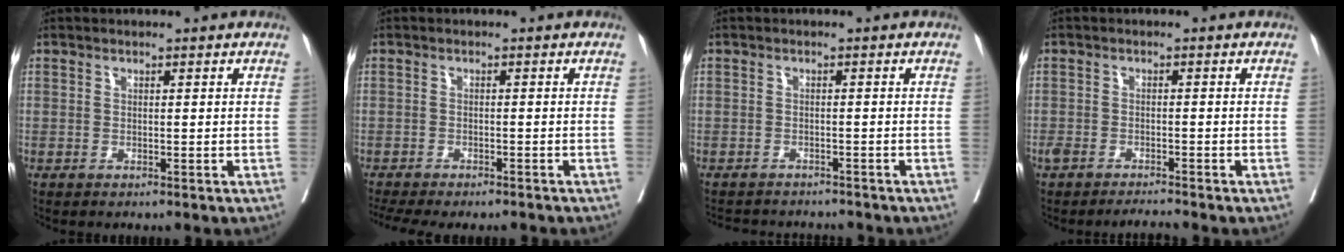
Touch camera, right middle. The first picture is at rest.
{"total": 10.2, "force": [-9.2, 1.9, 4.0], "torque": [-0.062, -0.005, -0.125]}
{"total": 7.4, "force": [-7.1, 1.6, 1.3], "torque": [-0.017, 0.001, -0.091]}
{"total": 2.8, "force": [-2.6, 0.0, 0.8], "torque": [-0.017, -0.006, -0.045]}